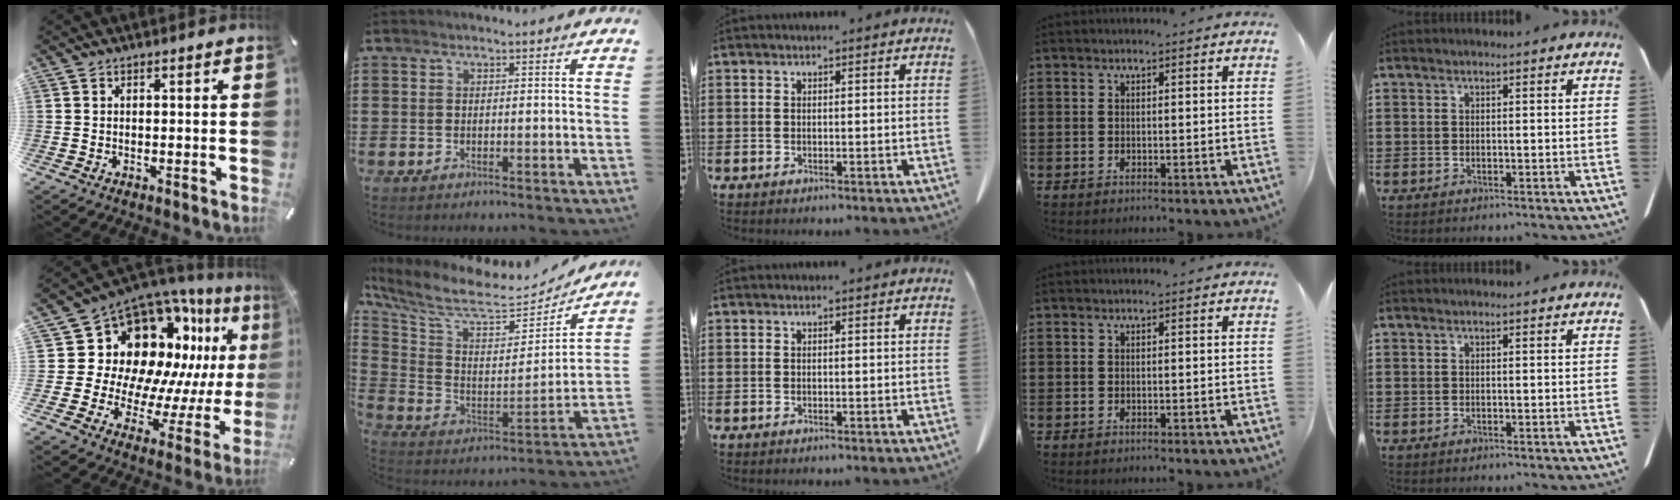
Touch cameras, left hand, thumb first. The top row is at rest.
{"thumb": {"total": 18.9, "force": [9.6, 13.2, 9.5], "torque": [-0.159, -0.113, 0.192]}, "index": {"total": 8.6, "force": [7.4, 1.7, 4.0], "torque": [-0.114, -0.061, 0.123]}}